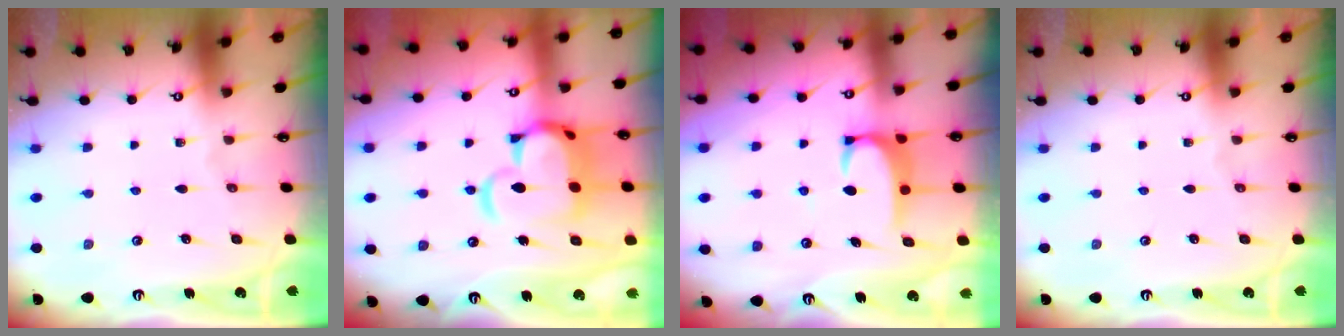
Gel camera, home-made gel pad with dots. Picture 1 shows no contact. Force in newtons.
{"total": 12.2, "press": 12.1, "slide": 1.8}
{"total": 3.0, "press": 3.0, "slide": 0.3}
{"total": 0.0}